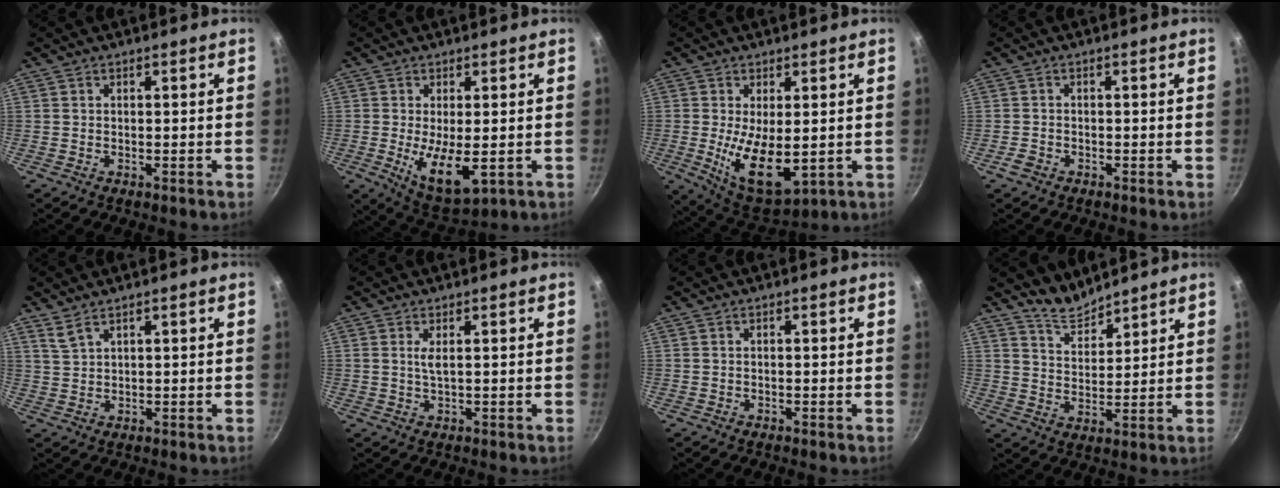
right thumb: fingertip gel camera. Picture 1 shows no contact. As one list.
[{"total": 9.6, "force": [-1.3, 3.9, 8.7], "torque": [-0.145, -0.019, -0.006]}, {"total": 12.1, "force": [-0.8, 5.5, 10.7], "torque": [-0.174, -0.021, 0.005]}, {"total": 1.8, "force": [-1.1, 1.2, 0.7], "torque": [-0.016, 0.009, -0.020]}, {"total": 2.6, "force": [2.1, 0.8, 1.4], "torque": [-0.029, -0.010, 0.048]}, {"total": 1.7, "force": [0.5, 0.3, 1.6], "torque": [-0.035, -0.003, 0.012]}, {"total": 0.0}, {"total": 5.6, "force": [5.4, 1.5, 0.8], "torque": [-0.007, -0.044, 0.103]}]